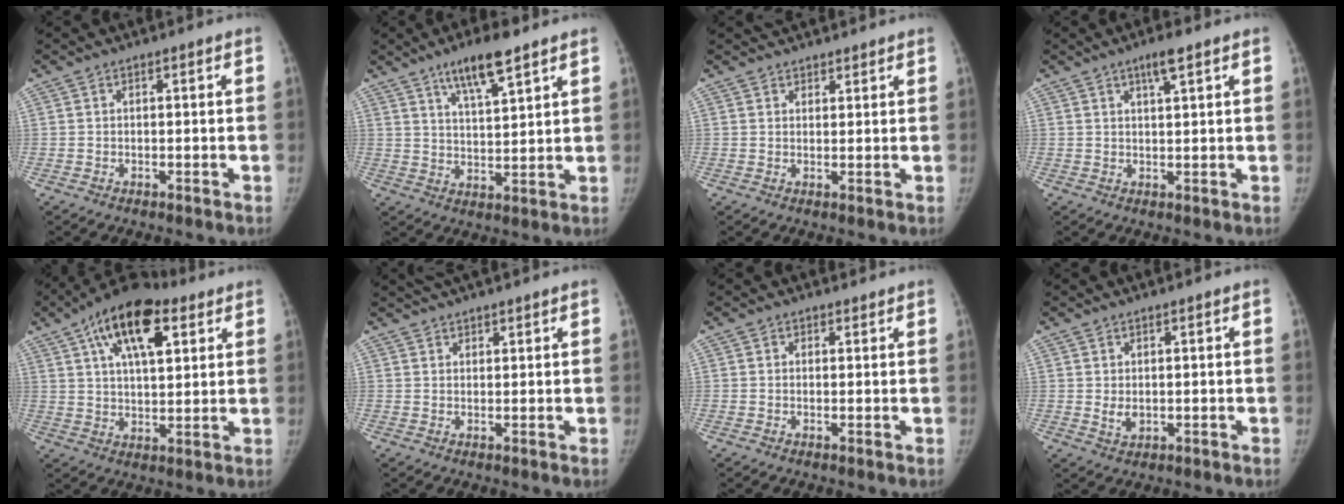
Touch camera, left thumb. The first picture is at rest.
{"total": 9.2, "force": [6.1, 1.9, 6.6], "torque": [-0.107, -0.032, 0.109]}
{"total": 4.1, "force": [3.8, 1.5, 0.7], "torque": [0.017, 0.002, 0.057]}
{"total": 3.5, "force": [2.2, 0.5, 2.7], "torque": [-0.048, -0.008, 0.039]}
{"total": 16.4, "force": [7.7, 7.6, 12.3], "torque": [-0.178, -0.010, 0.124]}
{"total": 4.8, "force": [4.3, 0.9, 1.9], "torque": [-0.016, 0.015, 0.070]}
{"total": 1.0, "force": [0.7, 0.6, -0.2], "torque": [0.011, -0.004, 0.006]}
{"total": 2.3, "force": [0.4, 1.4, 1.8], "torque": [-0.025, -0.009, 0.015]}